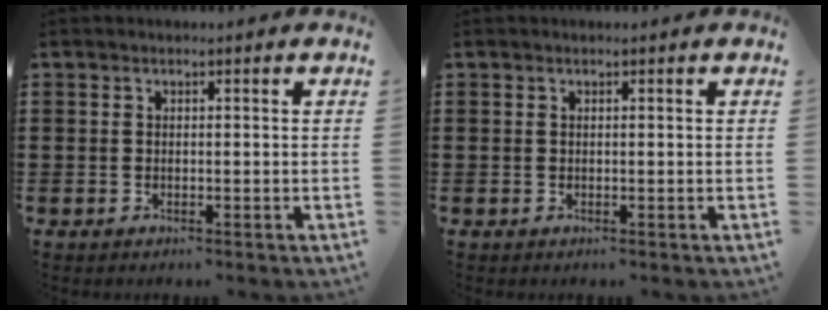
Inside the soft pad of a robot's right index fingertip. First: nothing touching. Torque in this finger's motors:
{"motor_torque": [-0.80, 0.82, -0.02, -0.01]}